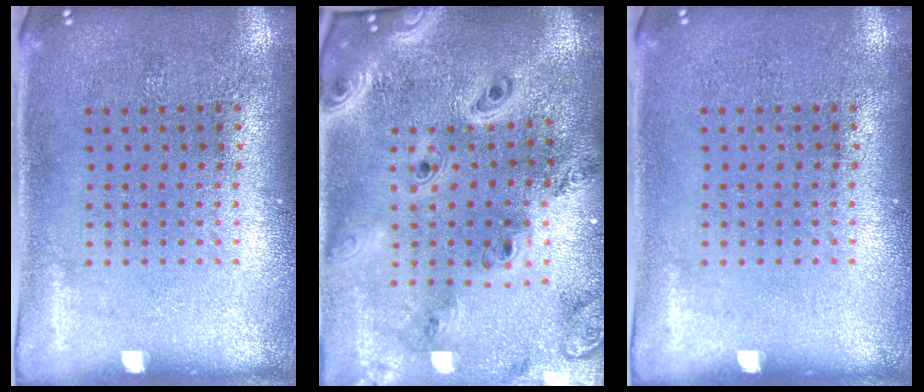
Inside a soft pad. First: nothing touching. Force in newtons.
{"total": 3.0, "press": 2.5, "slide": 1.7}
{"total": 0.0}